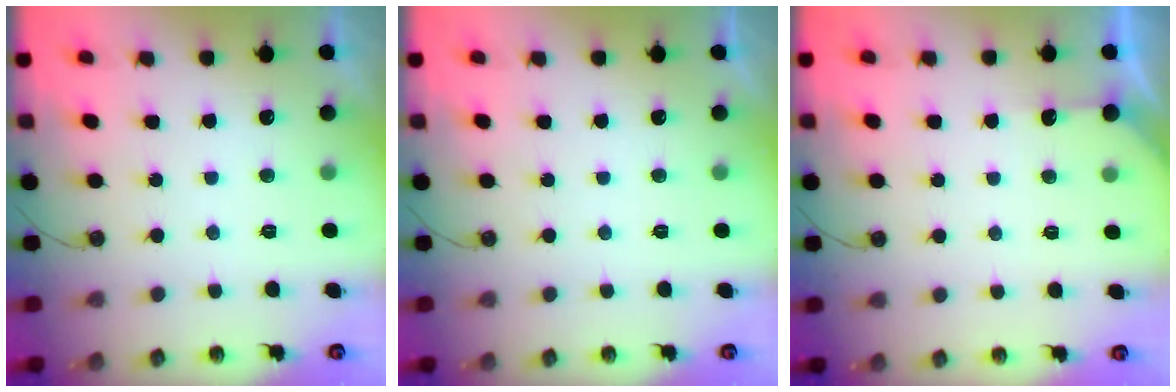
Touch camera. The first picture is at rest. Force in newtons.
{"total": 0.0}
{"total": 3.9, "press": 3.9, "slide": 0.5}